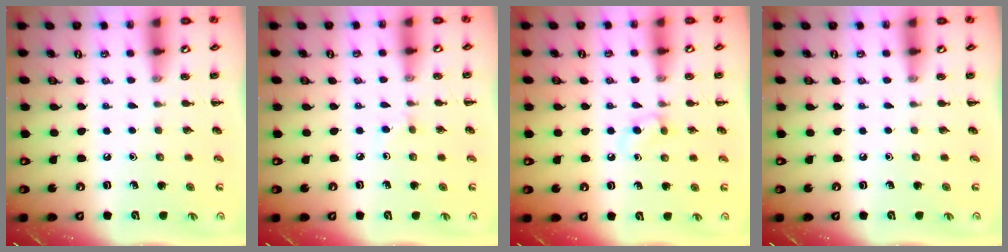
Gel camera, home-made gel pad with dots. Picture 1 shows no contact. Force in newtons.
{"total": 3.3, "press": 3.0, "slide": 1.4}
{"total": 3.7, "press": 3.4, "slide": 1.4}
{"total": 0.0}